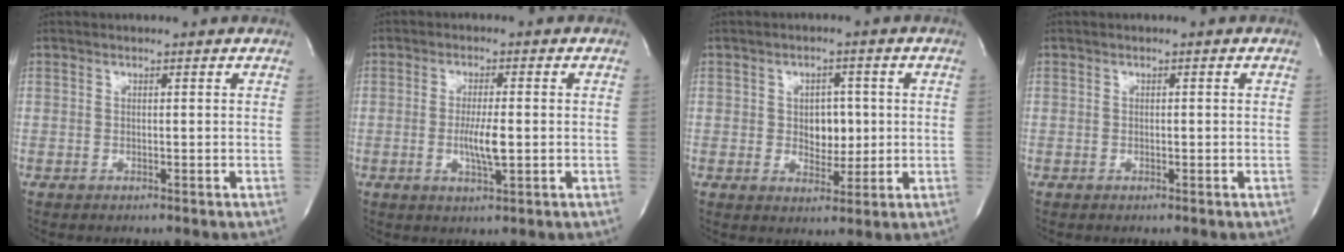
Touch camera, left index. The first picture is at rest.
{"total": 4.8, "force": [-0.8, 0.6, 4.7], "torque": [-0.091, -0.008, -0.013]}
{"total": 4.6, "force": [0.3, 3.1, 3.3], "torque": [-0.037, 0.006, 0.010]}
{"total": 0.0}